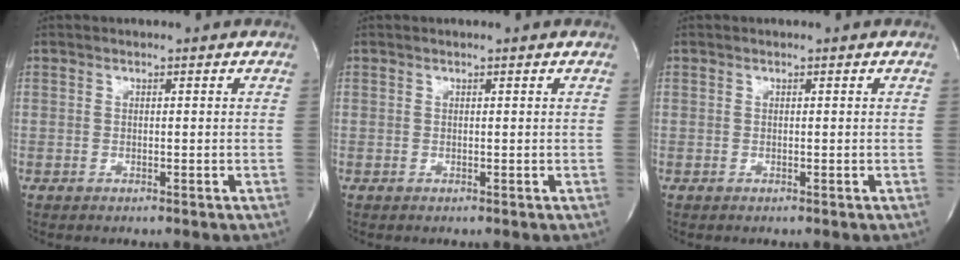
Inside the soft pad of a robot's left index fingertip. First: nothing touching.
{"total": 0.0}
{"total": 0.0}